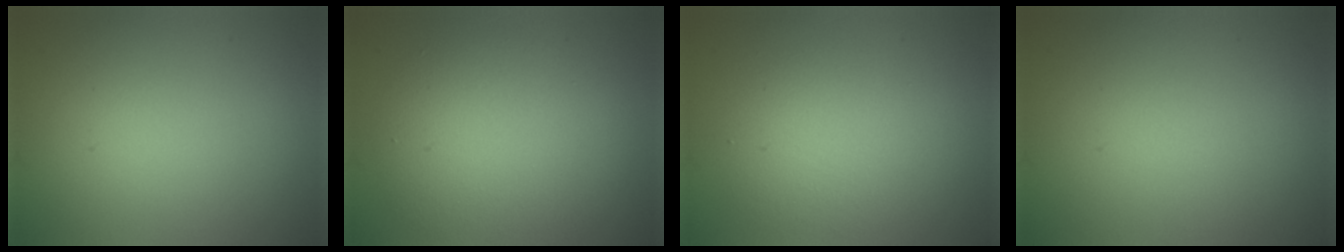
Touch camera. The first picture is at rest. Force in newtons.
{"total": 5.7, "press": 5.7, "slide": 0.3}
{"total": 2.0, "press": 2.0, "slide": 0.2}
{"total": 0.0}